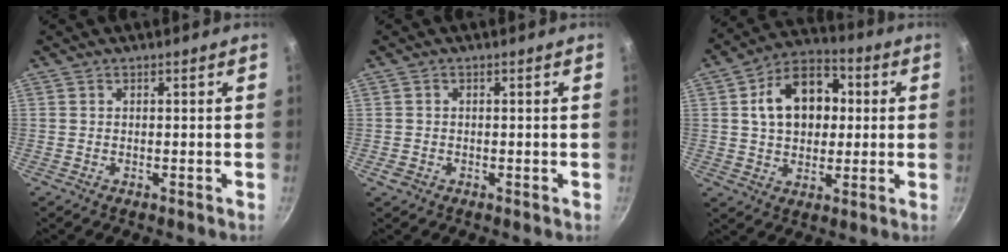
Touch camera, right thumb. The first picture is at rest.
{"total": 1.4, "force": [-0.6, 1.1, 0.7], "torque": [-0.010, 0.001, -0.010]}
{"total": 14.9, "force": [2.6, 10.7, 10.0], "torque": [-0.125, 0.020, 0.031]}